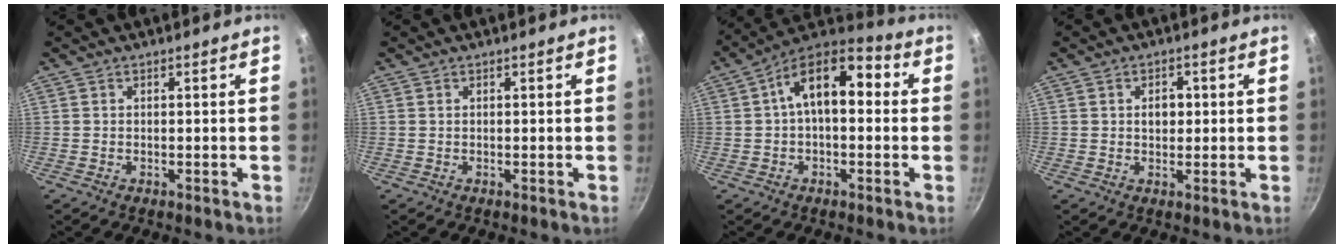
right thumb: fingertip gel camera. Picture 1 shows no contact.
{"total": 0.0}
{"total": 13.4, "force": [1.8, 7.3, 11.1], "torque": [-0.157, 0.043, 0.016]}
{"total": 3.3, "force": [0.5, 2.3, 2.3], "torque": [-0.018, 0.002, 0.006]}